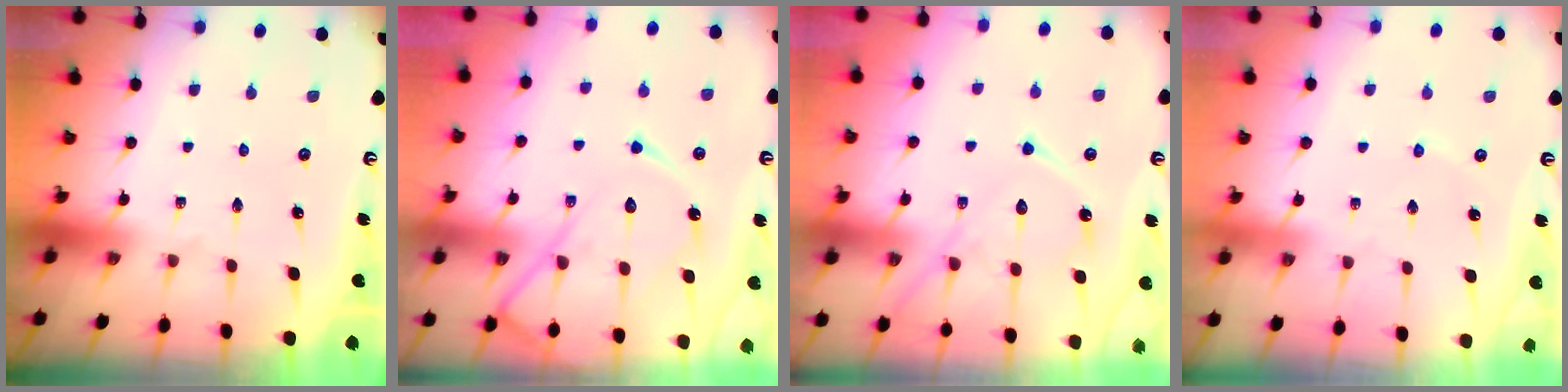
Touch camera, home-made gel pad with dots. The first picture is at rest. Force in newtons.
{"total": 14.6, "press": 14.5, "slide": 1.5}
{"total": 13.1, "press": 13.0, "slide": 1.4}
{"total": 1.6, "press": 1.6, "slide": 0.2}